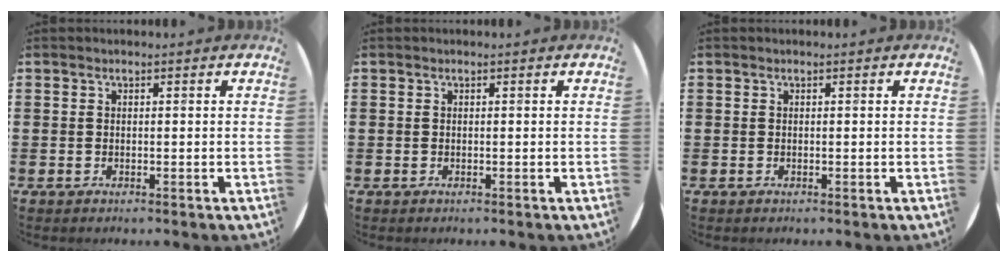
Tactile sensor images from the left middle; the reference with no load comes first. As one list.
[{"total": 0.0}, {"total": 0.0}]